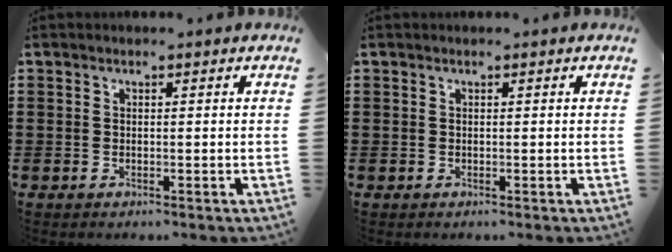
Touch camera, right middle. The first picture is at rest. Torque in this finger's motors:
{"motor_torque": [0.45, -0.76, -0.07, -0.01]}